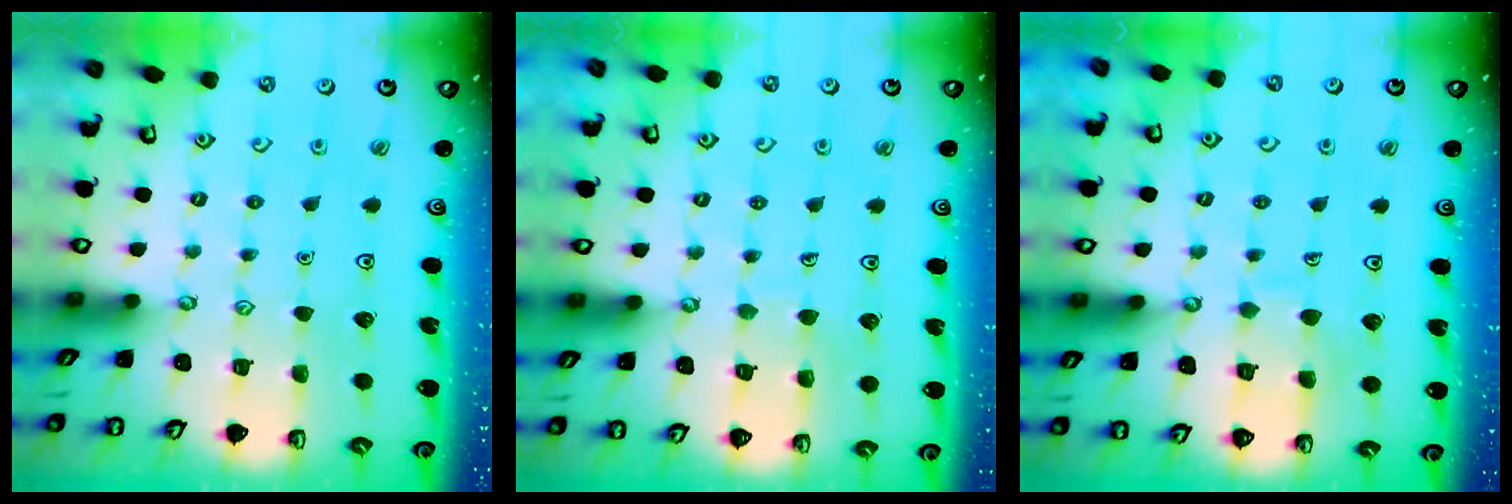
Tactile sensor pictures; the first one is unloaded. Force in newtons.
{"total": 4.7, "press": 4.7, "slide": 0.4}
{"total": 6.9, "press": 6.9, "slide": 0.7}